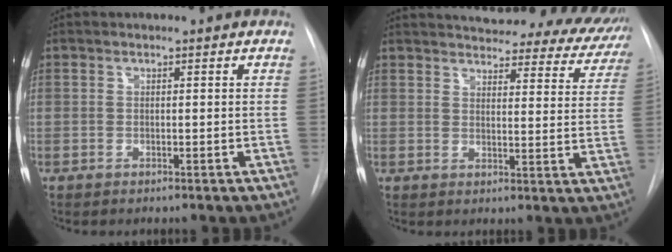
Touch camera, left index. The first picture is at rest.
{"total": 26.1, "force": [24.1, 6.2, 8.1], "torque": [-0.121, -0.055, 0.271]}